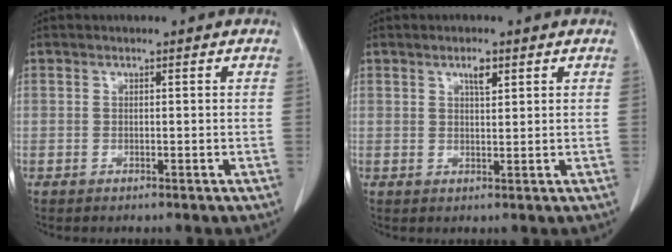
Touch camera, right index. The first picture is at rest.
{"total": 2.3, "force": [1.3, 0.7, 1.8], "torque": [-0.032, -0.001, 0.022]}